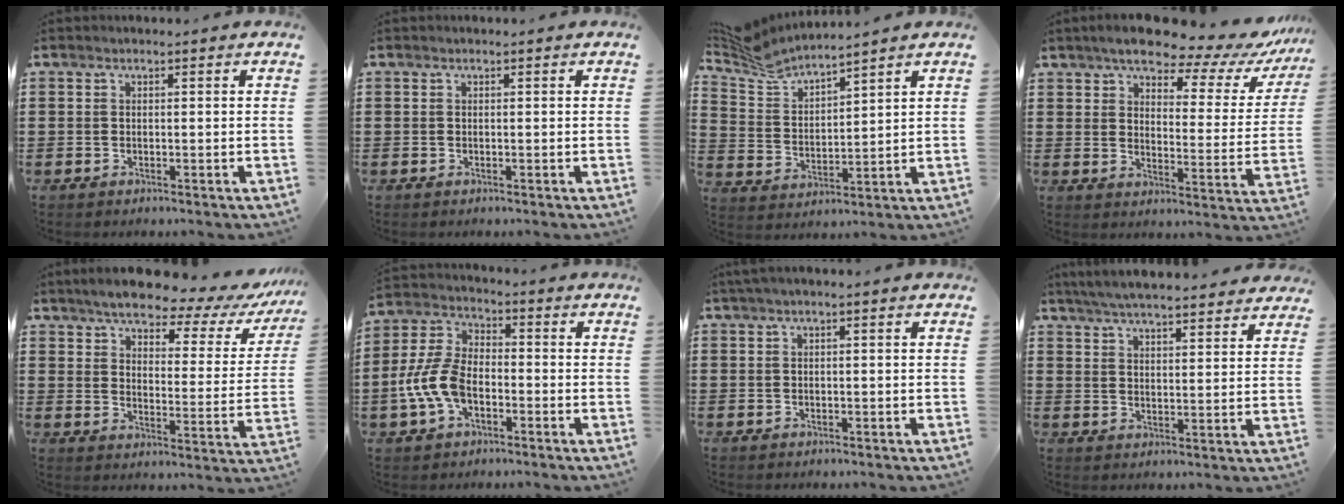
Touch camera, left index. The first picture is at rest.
{"total": 0.0}
{"total": 5.4, "force": [5.1, 0.8, 1.6], "torque": [-0.057, -0.023, 0.089]}
{"total": 8.6, "force": [7.6, 2.0, 3.7], "torque": [-0.084, -0.047, 0.127]}
{"total": 6.8, "force": [6.1, 1.1, 2.6], "torque": [-0.074, -0.041, 0.104]}
{"total": 8.2, "force": [-3.2, 4.7, 5.9], "torque": [-0.157, 0.000, -0.069]}
{"total": 0.8, "force": [-0.2, 0.1, 0.8], "torque": [-0.012, -0.004, -0.002]}
{"total": 5.4, "force": [5.3, 0.0, 1.3], "torque": [-0.044, -0.022, 0.094]}